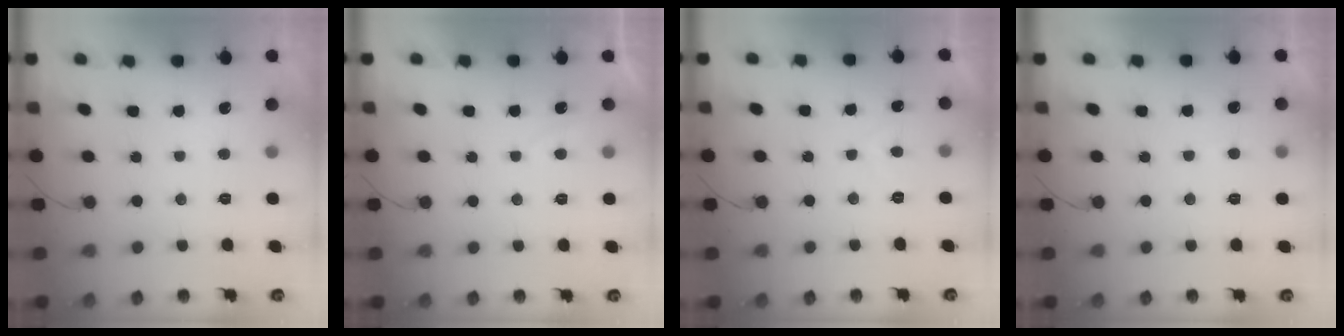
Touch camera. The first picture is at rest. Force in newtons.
{"total": 0.6, "press": 0.4, "slide": 0.4}
{"total": 1.3, "press": 1.2, "slide": 0.6}
{"total": 1.7, "press": 1.6, "slide": 0.5}